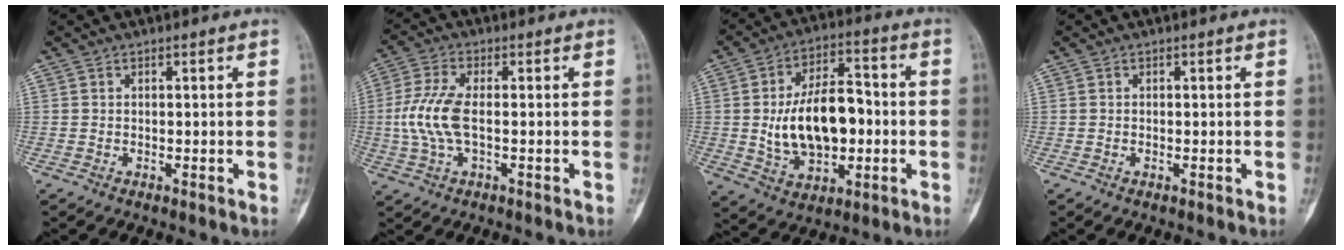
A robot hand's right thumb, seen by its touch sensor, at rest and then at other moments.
{"total": 8.6, "force": [-0.5, 3.7, 7.8], "torque": [-0.191, 0.007, -0.012]}
{"total": 16.5, "force": [-1.0, 9.7, 13.3], "torque": [-0.203, 0.021, -0.008]}
{"total": 0.0}